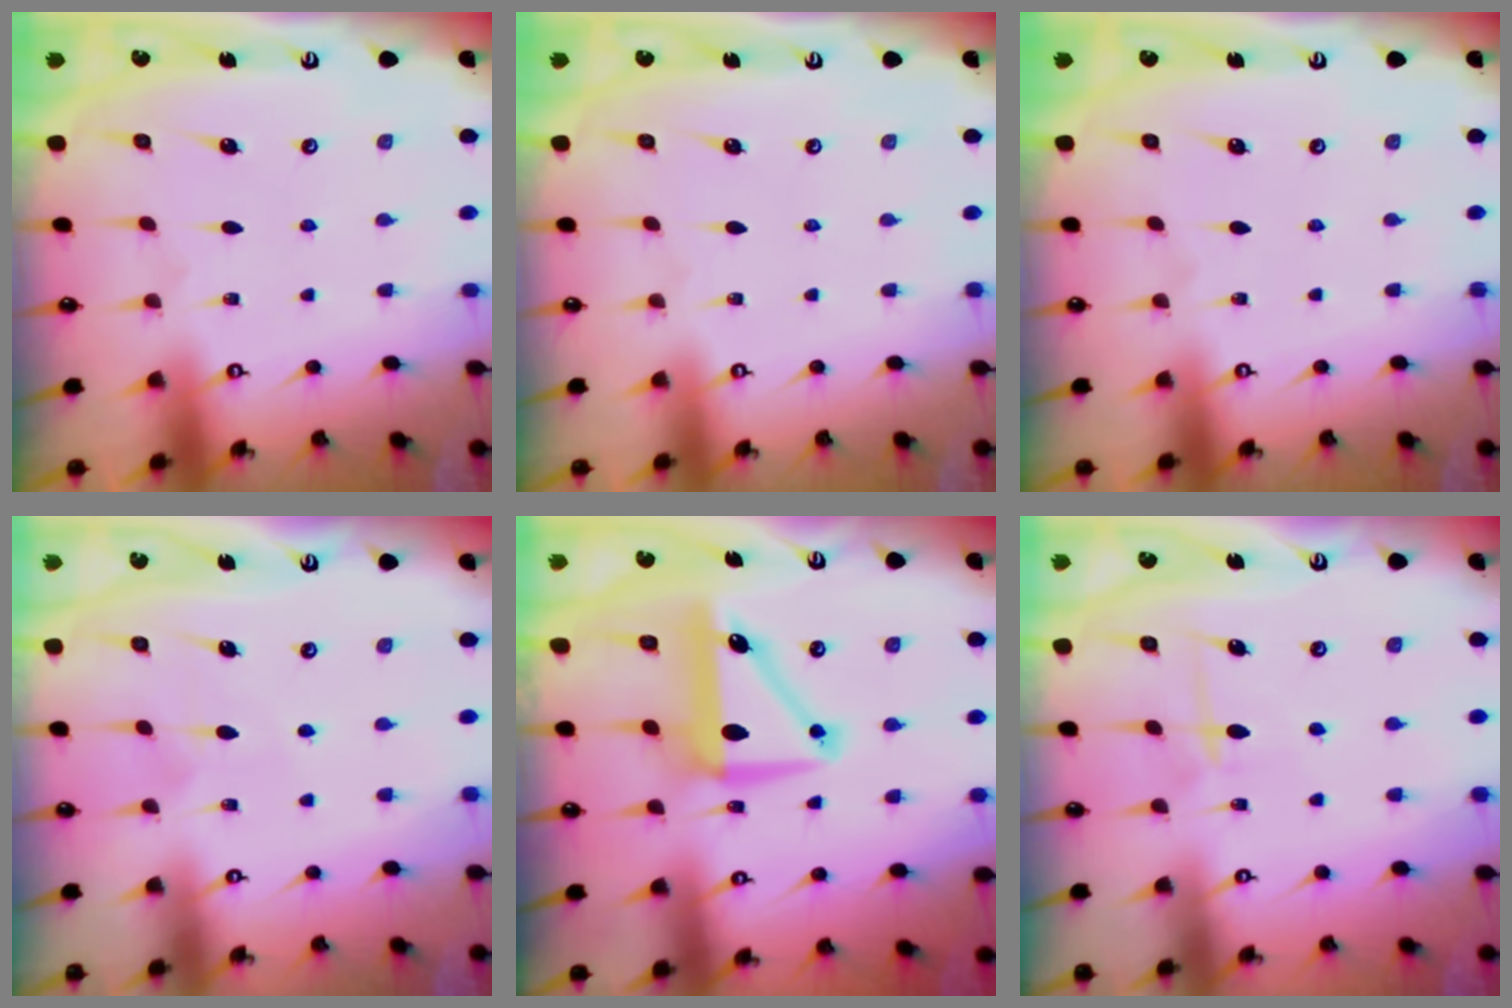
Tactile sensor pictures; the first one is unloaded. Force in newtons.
{"total": 0.0}
{"total": 0.0}
{"total": 6.0, "press": 6.0, "slide": 0.4}
{"total": 8.8, "press": 8.6, "slide": 1.7}
{"total": 5.4, "press": 5.3, "slide": 0.8}